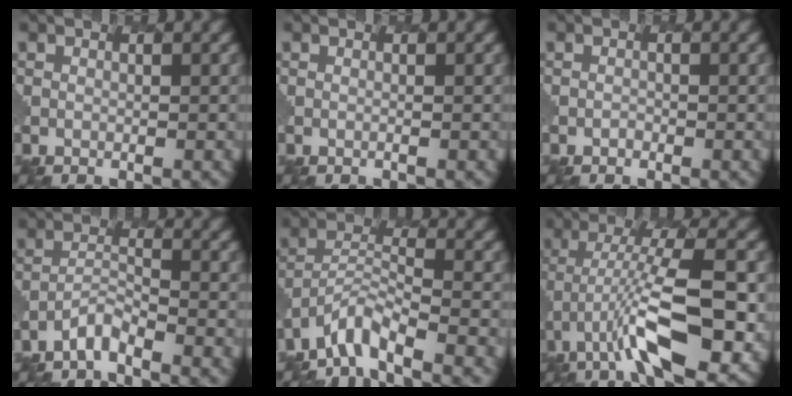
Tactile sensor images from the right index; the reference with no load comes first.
{"total": 0.0}
{"total": 0.8, "force": [-0.4, 0.0, -0.7], "torque": [0.001, 0.005, -0.011]}
{"total": 2.3, "force": [-2.3, 0.0, 0.1], "torque": [-0.017, 0.009, -0.057]}
{"total": 4.4, "force": [-4.2, 0.6, 1.4], "torque": [-0.034, 0.007, -0.086]}
{"total": 9.0, "force": [-3.6, 2.7, 7.8], "torque": [-0.152, 0.021, -0.068]}